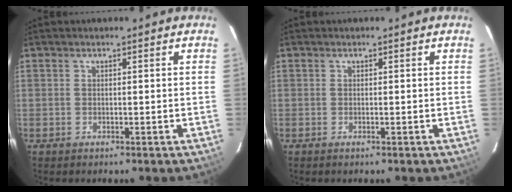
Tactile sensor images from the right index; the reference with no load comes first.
{"total": 0.0}